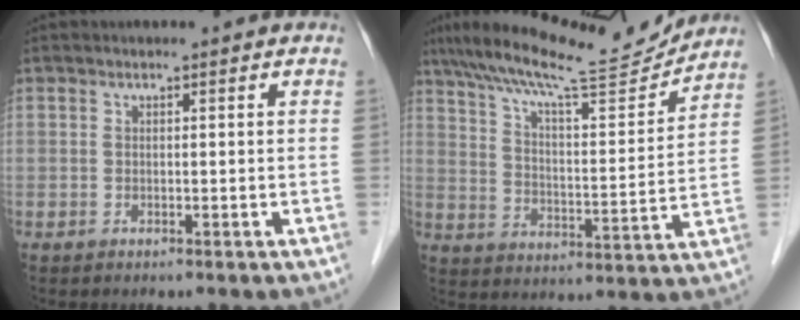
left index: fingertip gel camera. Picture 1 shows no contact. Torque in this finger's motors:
{"motor_torque": [0.98, -1.16, 0.36, 0.10]}